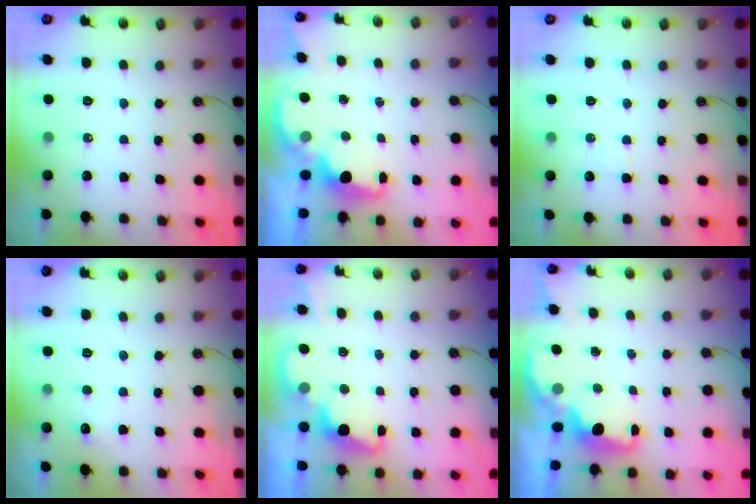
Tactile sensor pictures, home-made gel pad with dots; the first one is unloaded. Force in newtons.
{"total": 1.9, "press": 1.8, "slide": 0.7}
{"total": 3.0, "press": 2.9, "slide": 0.8}
{"total": 3.8, "press": 3.6, "slide": 1.1}
{"total": 2.5, "press": 2.4, "slide": 0.5}
{"total": 1.5, "press": 1.3, "slide": 0.7}